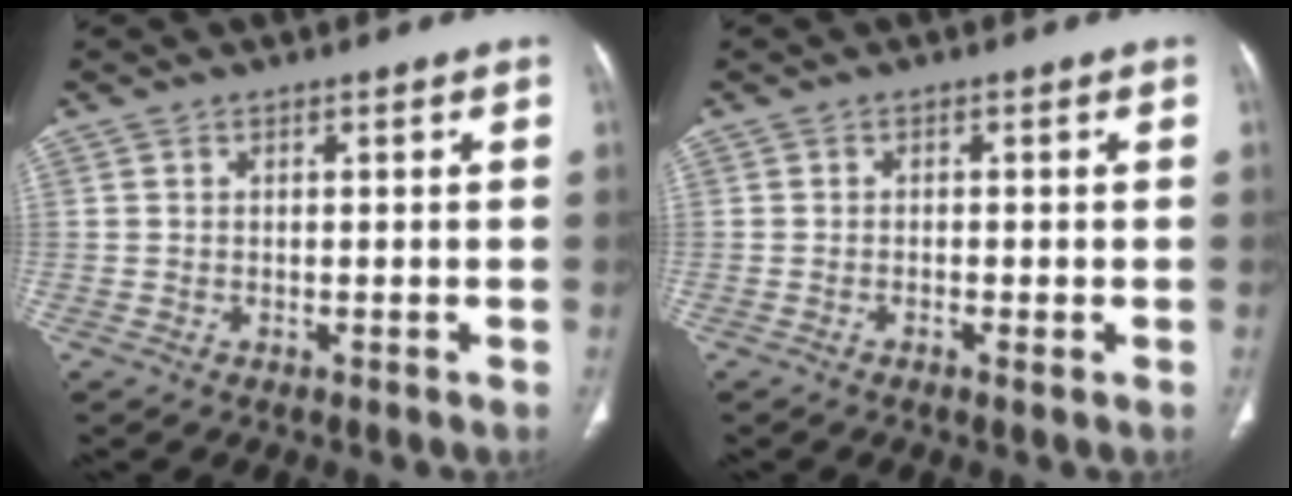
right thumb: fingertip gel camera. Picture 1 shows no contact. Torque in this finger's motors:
{"motor_torque": [-0.38, -0.33, -0.19, -0.05, 0.00]}